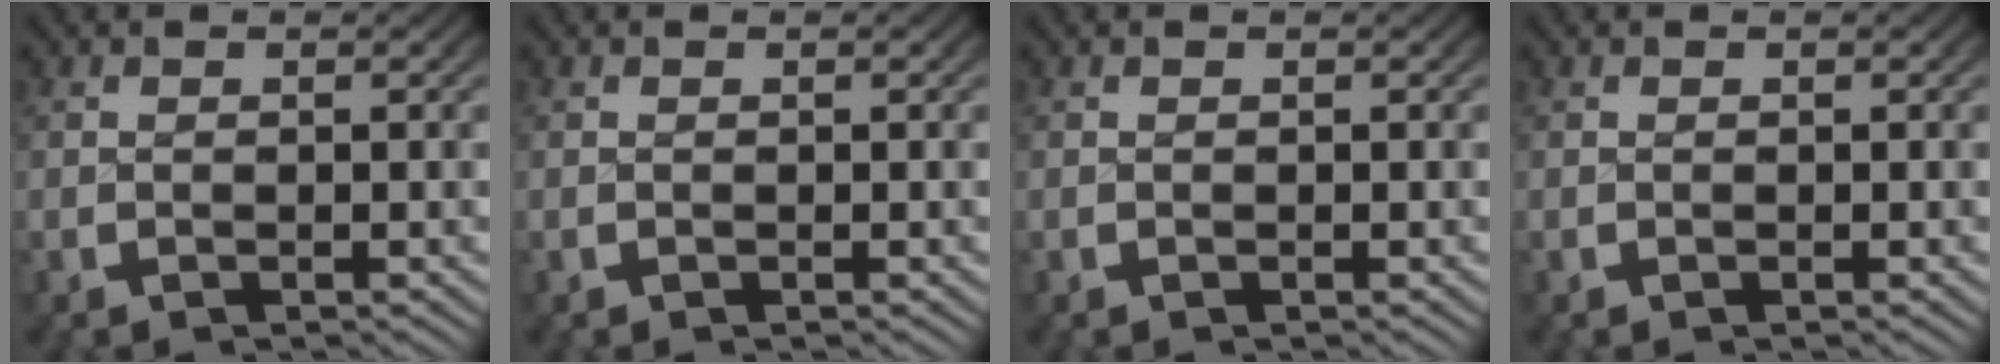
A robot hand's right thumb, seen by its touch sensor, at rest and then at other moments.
{"total": 0.0}
{"total": 0.0}
{"total": 0.0}